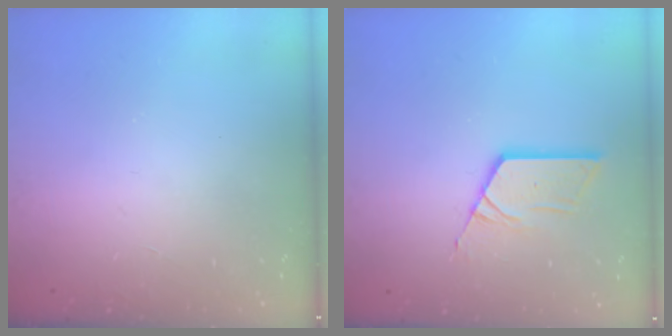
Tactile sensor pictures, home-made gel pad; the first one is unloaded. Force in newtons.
{"total": 8.4, "press": 8.3, "slide": 0.7}